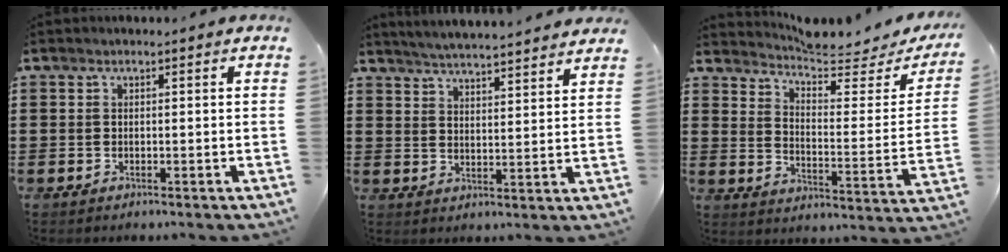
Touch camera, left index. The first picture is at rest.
{"total": 4.5, "force": [4.4, -0.7, 0.5], "torque": [-0.028, -0.027, 0.076]}
{"total": 5.3, "force": [5.0, 0.3, 1.6], "torque": [-0.049, -0.039, 0.084]}